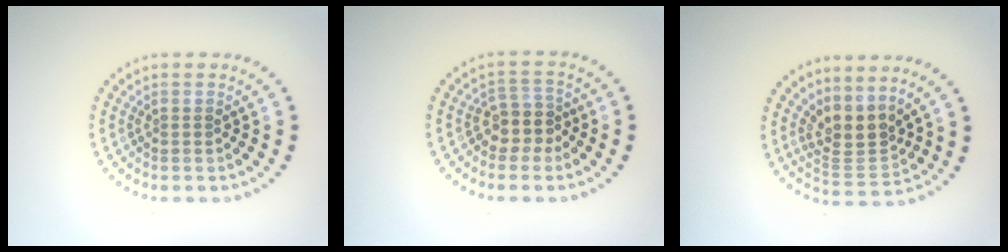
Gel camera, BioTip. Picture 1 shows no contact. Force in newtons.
{"total": 2.5, "press": 2.0, "slide": 1.5}
{"total": 3.4, "press": 2.8, "slide": 1.9}